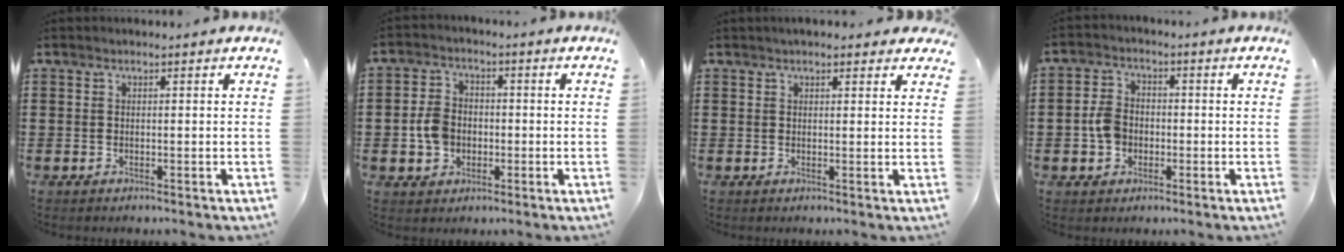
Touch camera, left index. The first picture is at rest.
{"total": 5.2, "force": [-1.0, 4.2, 2.9], "torque": [-0.075, 0.006, -0.023]}
{"total": 1.9, "force": [1.7, 0.6, 0.6], "torque": [-0.016, 0.007, 0.031]}
{"total": 4.7, "force": [-0.9, 3.6, 2.8], "torque": [-0.070, 0.006, -0.022]}